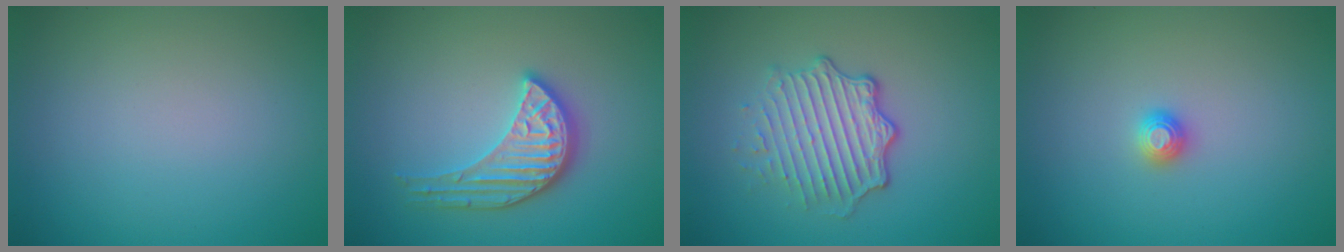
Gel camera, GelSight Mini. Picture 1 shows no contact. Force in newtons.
{"total": 3.9, "press": 3.5, "slide": 1.6}
{"total": 4.8, "press": 3.5, "slide": 3.3}
{"total": 1.2, "press": 1.1, "slide": 0.3}